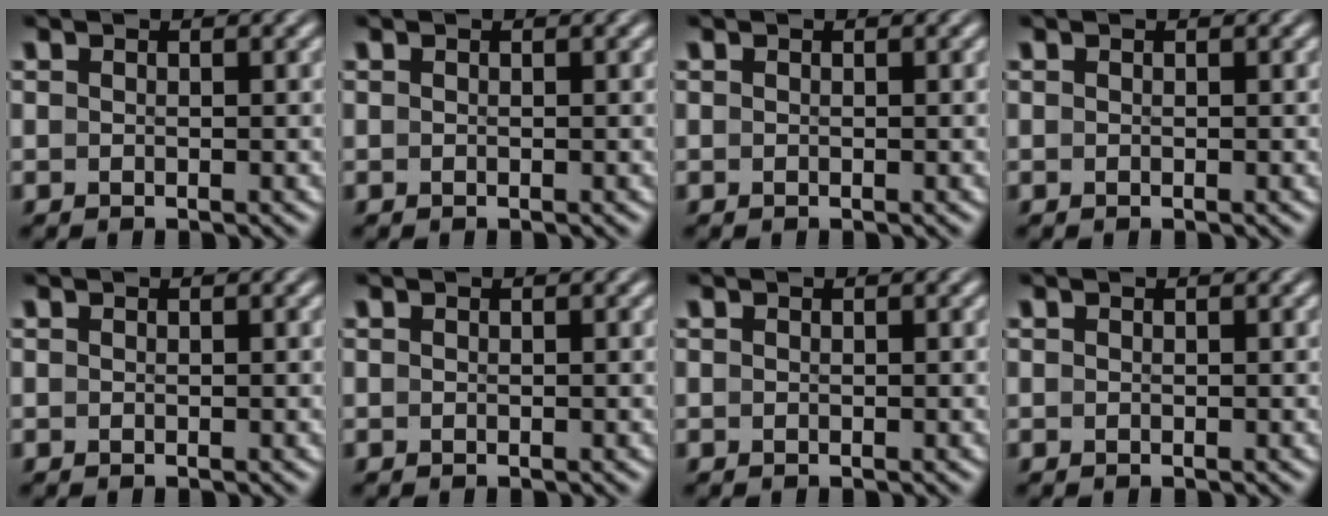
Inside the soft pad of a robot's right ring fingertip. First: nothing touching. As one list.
[{"total": 0.0}, {"total": 0.0}, {"total": 0.0}, {"total": 0.0}, {"total": 0.0}, {"total": 1.3, "force": [-0.3, -1.2, -0.4], "torque": [0.015, -0.011, 0.005]}, {"total": 0.0}]